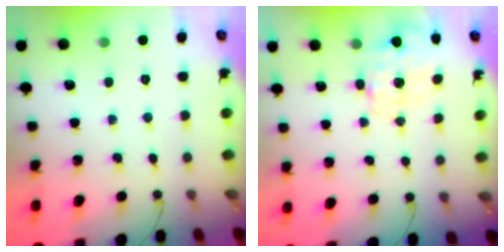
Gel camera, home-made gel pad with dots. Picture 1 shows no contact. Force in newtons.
{"total": 4.0, "press": 3.9, "slide": 0.9}